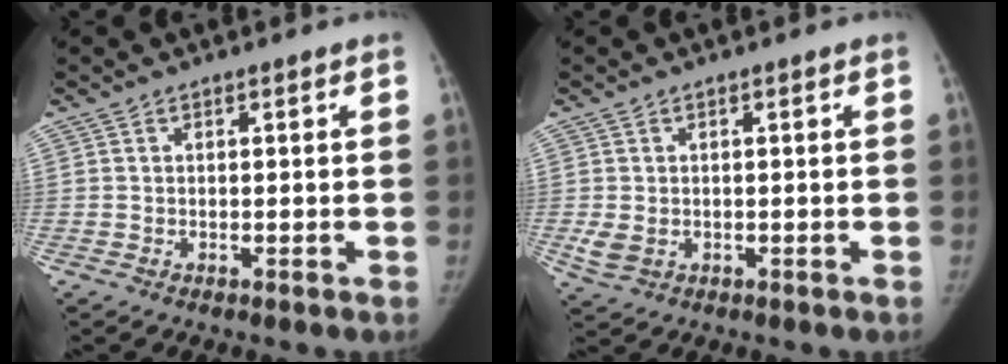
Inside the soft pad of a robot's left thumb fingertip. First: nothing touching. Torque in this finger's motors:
{"motor_torque": [-0.09, 0.08, 0.29, -0.62, 0.13]}